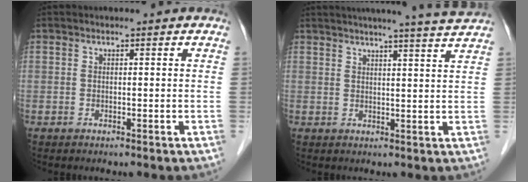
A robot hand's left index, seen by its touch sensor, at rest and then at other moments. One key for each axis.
{"total": 11.4, "fx": 10.2, "fy": -1.6, "fz": 4.7, "tx": -0.072, "ty": -0.012, "tz": 0.119}